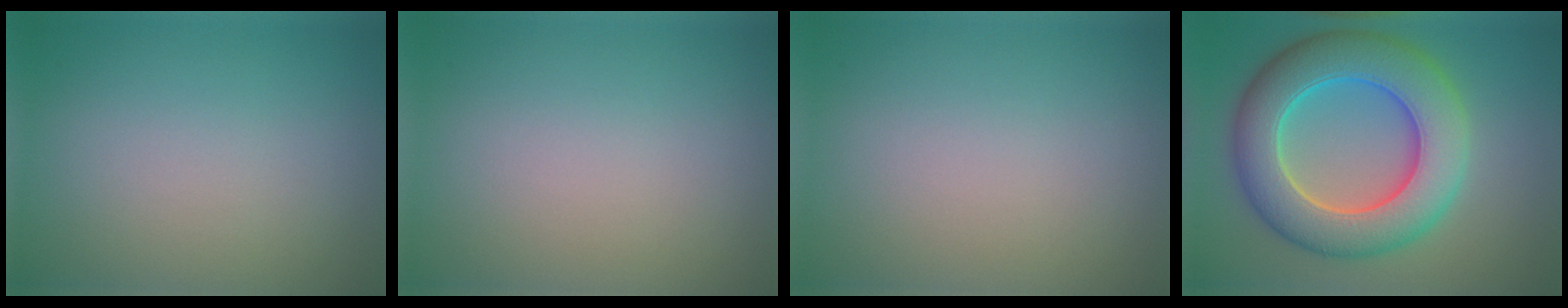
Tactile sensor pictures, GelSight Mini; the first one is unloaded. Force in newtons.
{"total": 0.0}
{"total": 0.0}
{"total": 10.5, "press": 10.5, "slide": 0.4}